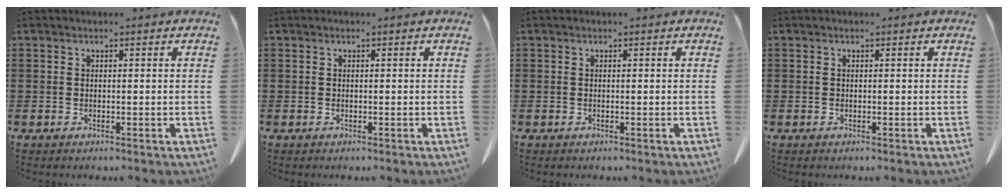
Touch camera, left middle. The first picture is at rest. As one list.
[{"total": 0.0}, {"total": 0.0}, {"total": 0.0}]